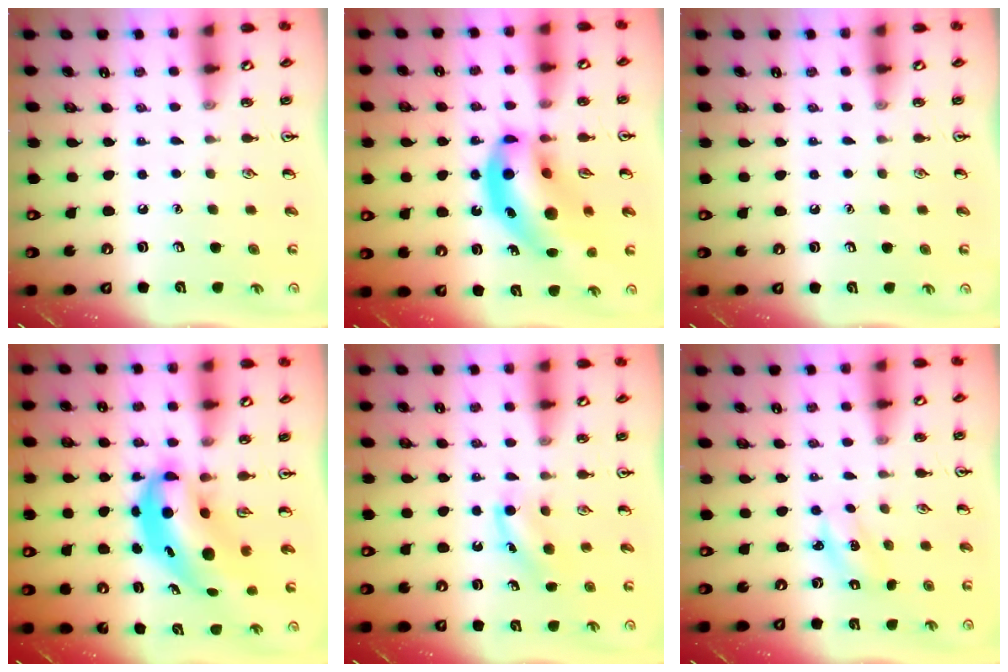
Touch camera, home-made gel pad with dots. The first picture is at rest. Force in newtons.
{"total": 18.2, "press": 17.8, "slide": 4.1}
{"total": 0.0}
{"total": 8.2, "press": 7.9, "slide": 2.1}
{"total": 5.1, "press": 4.8, "slide": 1.8}
{"total": 2.1, "press": 2.0, "slide": 0.7}